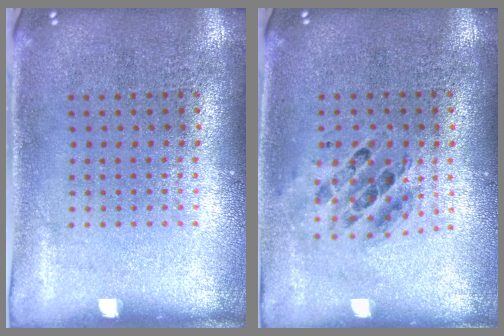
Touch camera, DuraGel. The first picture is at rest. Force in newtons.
{"total": 0.7, "press": 0.7, "slide": 0.2}